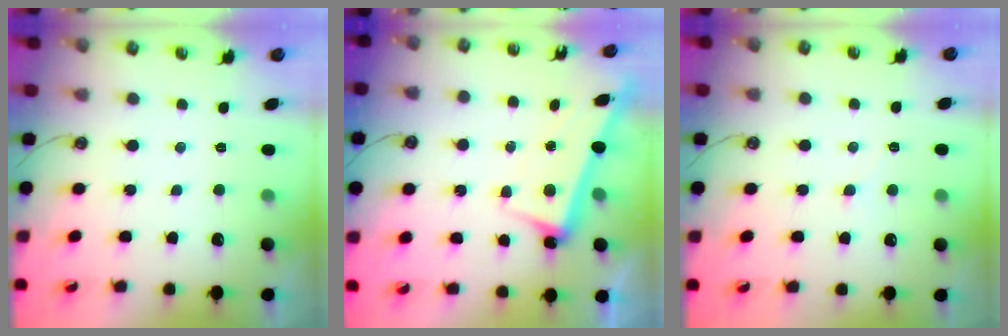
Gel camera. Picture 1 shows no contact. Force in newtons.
{"total": 2.6, "press": 2.4, "slide": 1.0}
{"total": 1.0, "press": 1.0, "slide": 0.3}